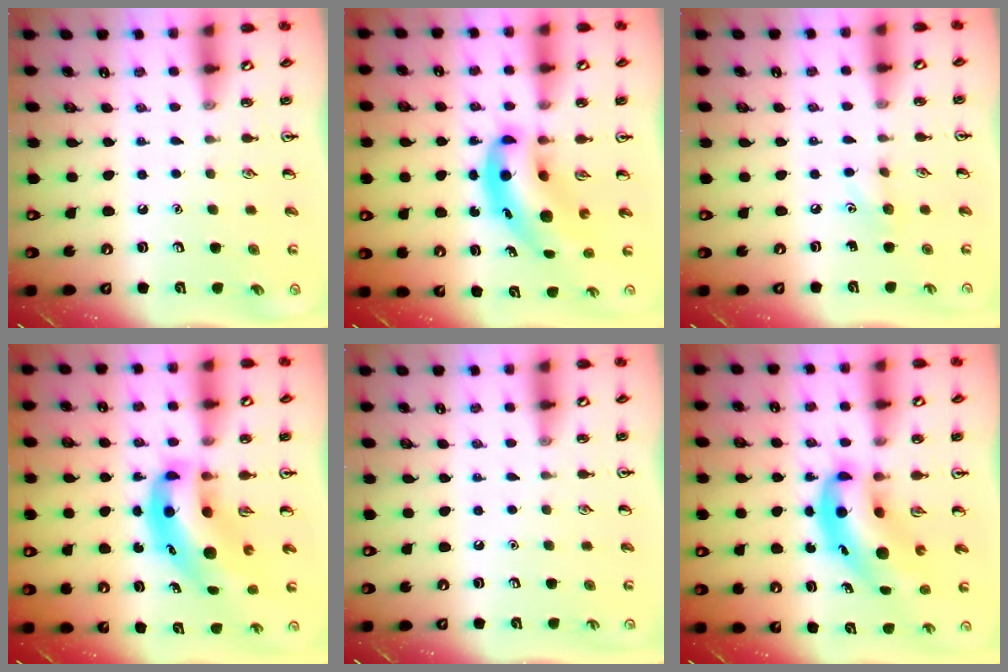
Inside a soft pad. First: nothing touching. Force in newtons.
{"total": 10.0, "press": 9.6, "slide": 2.9}
{"total": 5.7, "press": 5.4, "slide": 1.8}
{"total": 10.8, "press": 10.4, "slide": 3.1}
{"total": 0.0}
{"total": 9.1, "press": 8.8, "slide": 2.4}